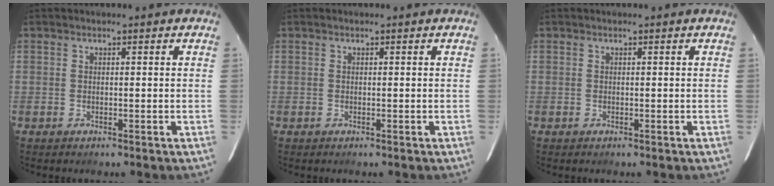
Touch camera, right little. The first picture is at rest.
{"total": 0.0}
{"total": 0.0}